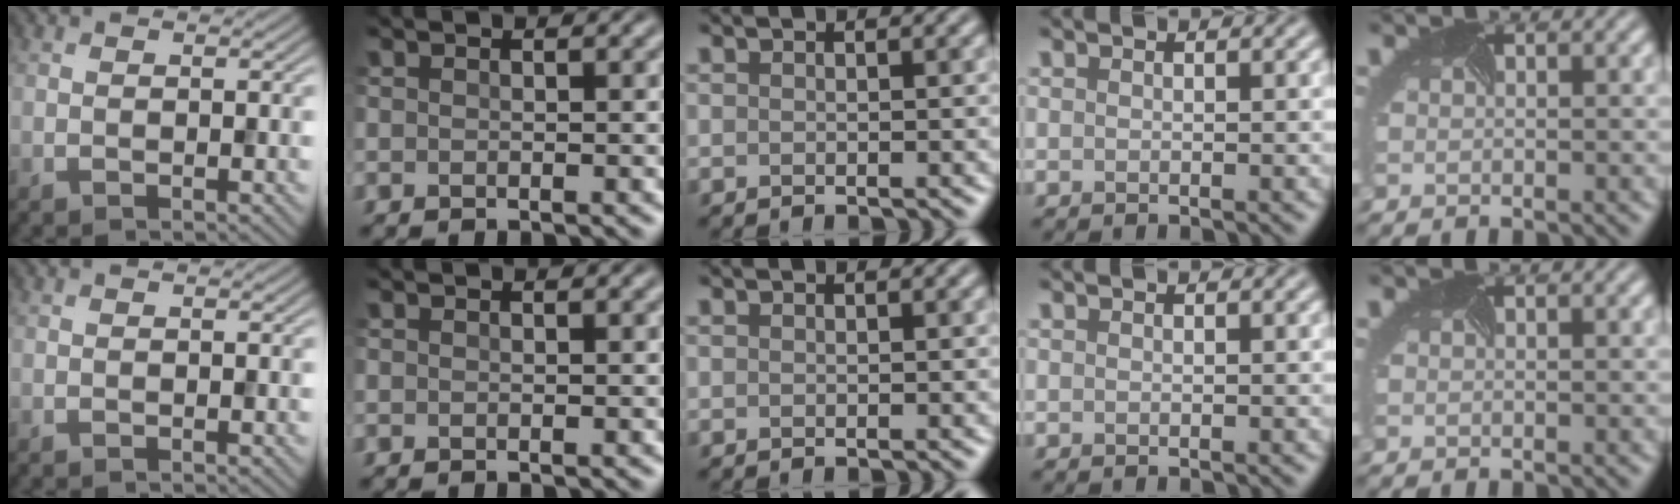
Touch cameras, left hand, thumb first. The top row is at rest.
{}